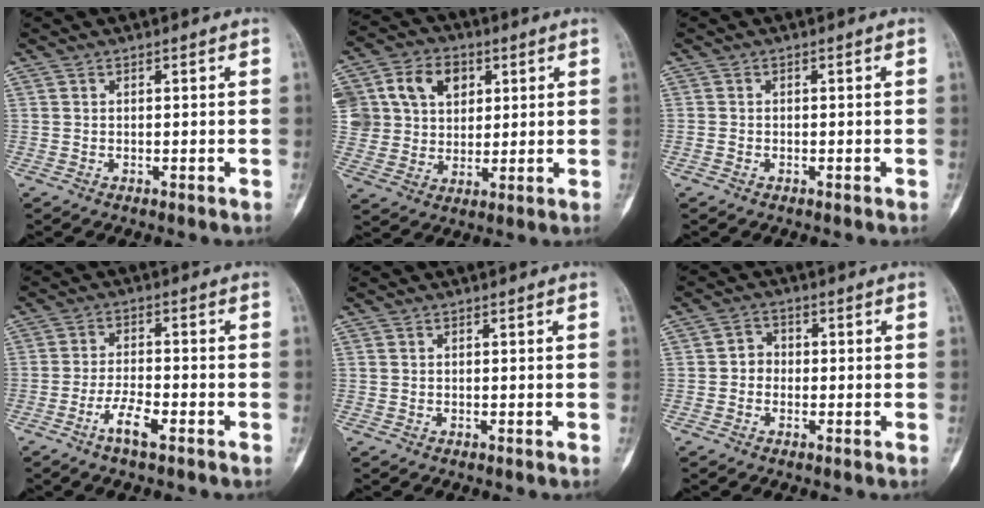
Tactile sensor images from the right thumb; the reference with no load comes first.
{"total": 16.9, "force": [5.4, 13.5, 8.7], "torque": [-0.153, 0.019, 0.103]}
{"total": 0.7, "force": [-0.4, 0.5, 0.3], "torque": [-0.007, 0.002, -0.009]}
{"total": 5.3, "force": [-3.1, 1.3, 4.1], "torque": [-0.085, 0.017, -0.059]}
{"total": 0.0}
{"total": 3.0, "force": [-0.6, 2.8, 1.1], "torque": [0.006, 0.010, -0.019]}